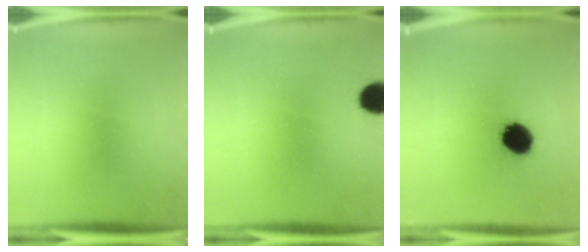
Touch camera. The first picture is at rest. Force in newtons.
{"total": 6.4}
{"total": 10.8}